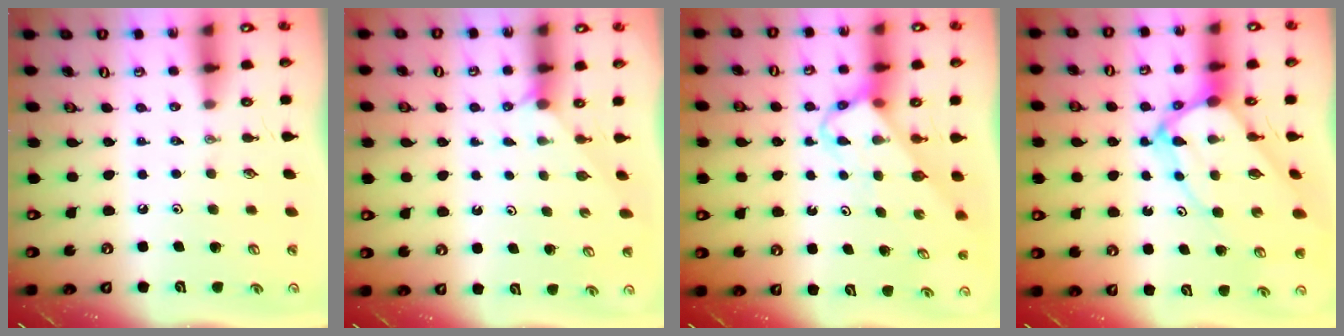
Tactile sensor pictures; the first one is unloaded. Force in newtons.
{"total": 3.0, "press": 2.9, "slide": 0.3}
{"total": 3.8, "press": 3.8, "slide": 0.2}
{"total": 10.3, "press": 10.2, "slide": 1.0}